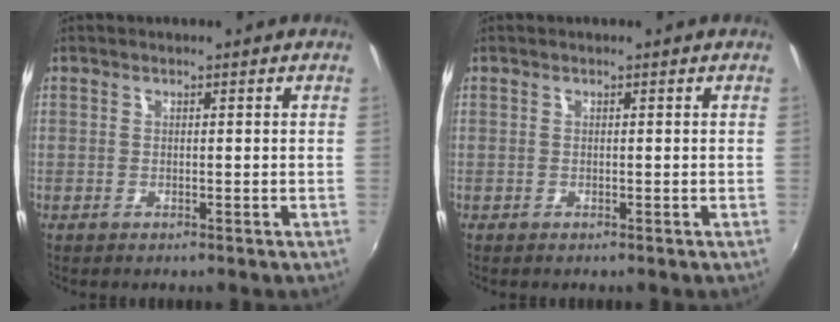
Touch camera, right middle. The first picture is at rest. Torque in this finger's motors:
{"motor_torque": [0.05, -0.14, 0.02, 0.00]}